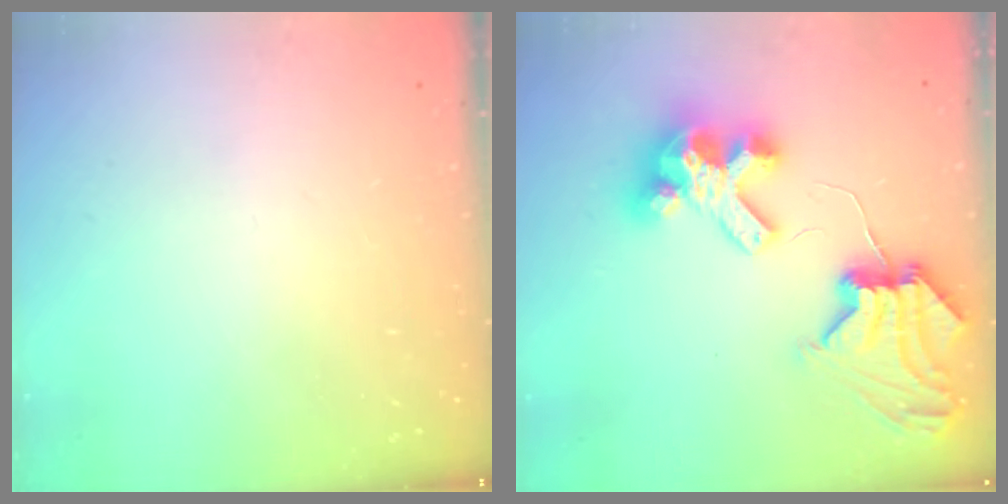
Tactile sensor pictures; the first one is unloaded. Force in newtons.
{"total": 10.2, "press": 10.1, "slide": 1.5}